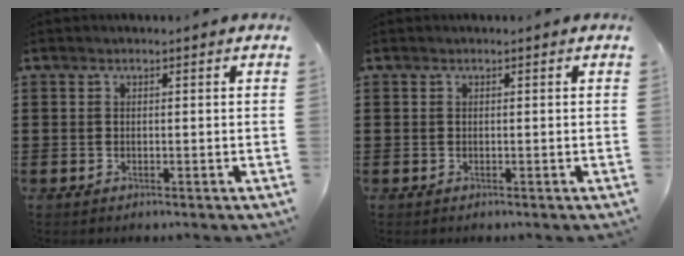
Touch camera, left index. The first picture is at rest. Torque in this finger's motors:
{"motor_torque": [-0.01, -0.01, 0.00, 0.00]}